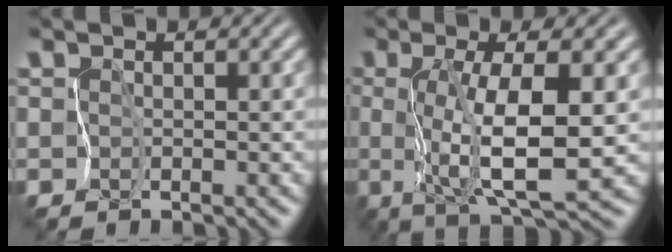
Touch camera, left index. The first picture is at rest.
{"total": 6.5, "force": [0.1, 0.9, 6.4], "torque": [-0.111, -0.007, 0.006]}